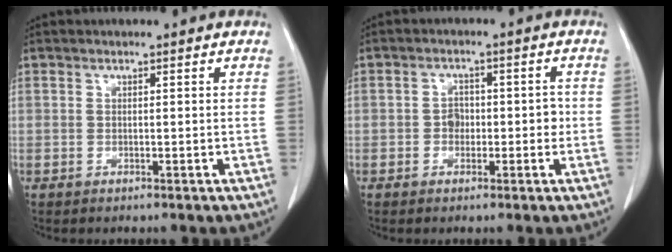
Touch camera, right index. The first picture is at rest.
{"total": 3.5, "force": [-0.6, 2.5, 2.3], "torque": [-0.024, 0.016, -0.009]}